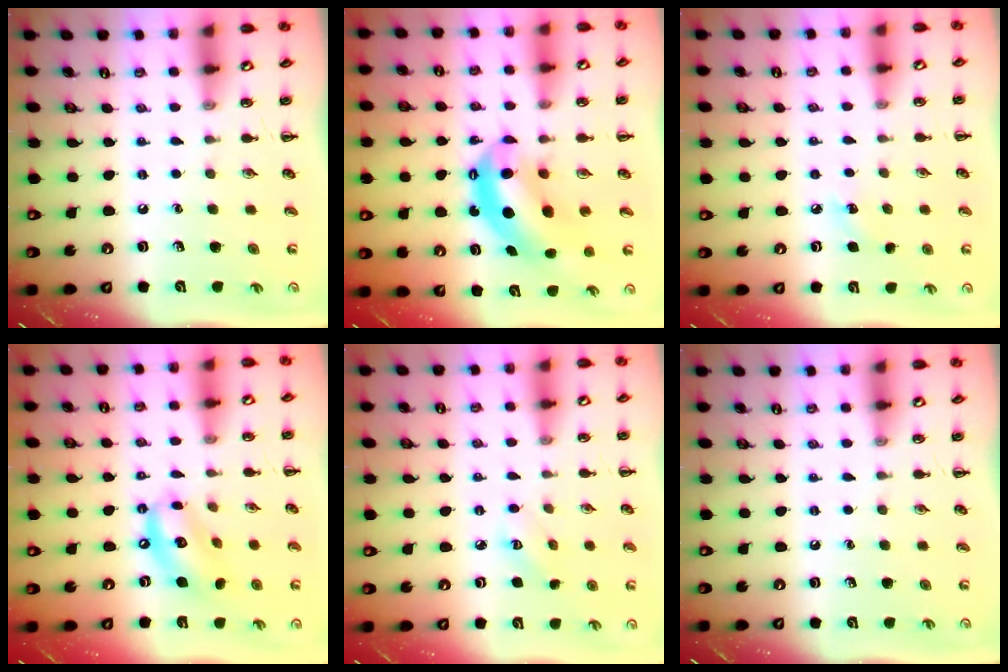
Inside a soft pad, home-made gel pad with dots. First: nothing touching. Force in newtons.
{"total": 10.1, "press": 9.7, "slide": 2.7}
{"total": 5.2, "press": 5.0, "slide": 1.6}
{"total": 12.5, "press": 12.3, "slide": 2.2}
{"total": 3.3, "press": 3.2, "slide": 0.9}
{"total": 0.0}